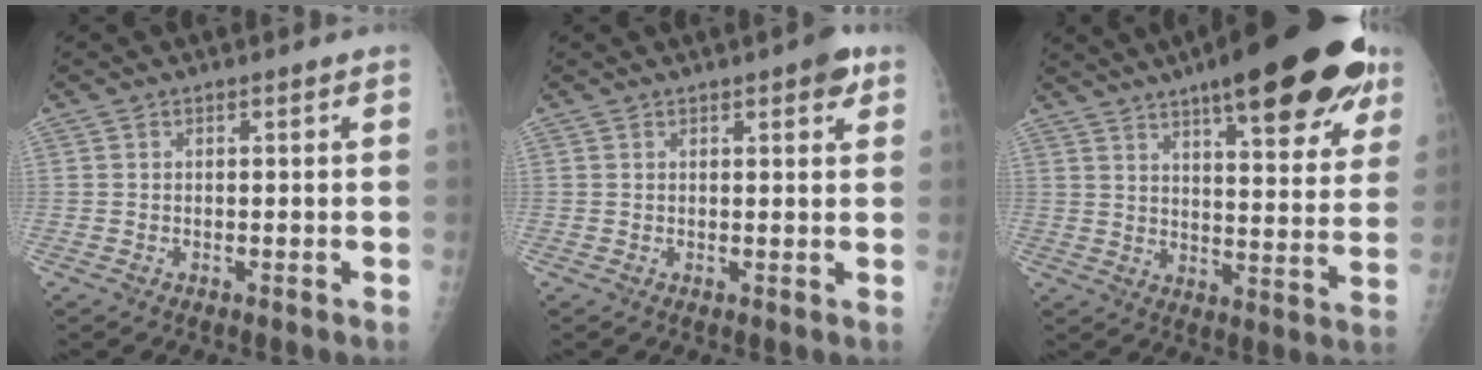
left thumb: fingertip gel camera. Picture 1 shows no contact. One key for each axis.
{"total": 3.4, "fx": 2.0, "fy": 1.0, "fz": 2.5, "tx": -0.024, "ty": -0.006, "tz": 0.020}
{"total": 25.8, "fx": 16.3, "fy": 7.2, "fz": 18.7, "tx": -0.230, "ty": -0.042, "tz": 0.219}